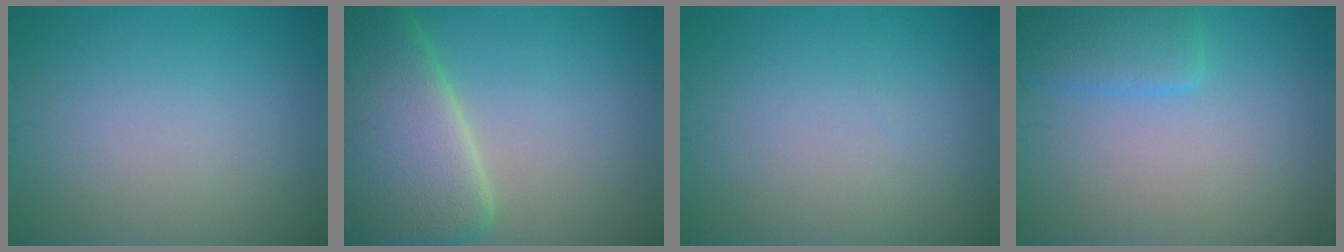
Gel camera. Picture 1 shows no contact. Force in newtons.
{"total": 10.0, "press": 9.9, "slide": 0.6}
{"total": 0.0}
{"total": 3.0, "press": 3.0, "slide": 0.2}